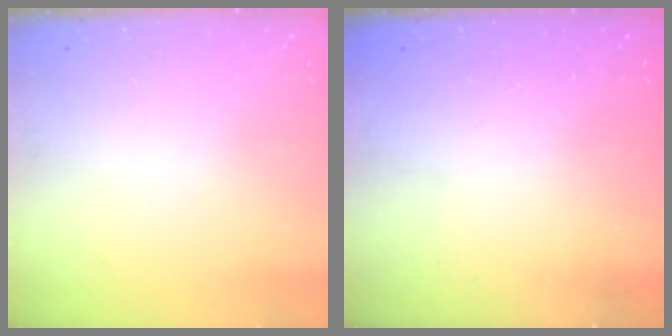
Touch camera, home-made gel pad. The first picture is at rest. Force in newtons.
{"total": 2.3, "press": 2.2, "slide": 0.8}